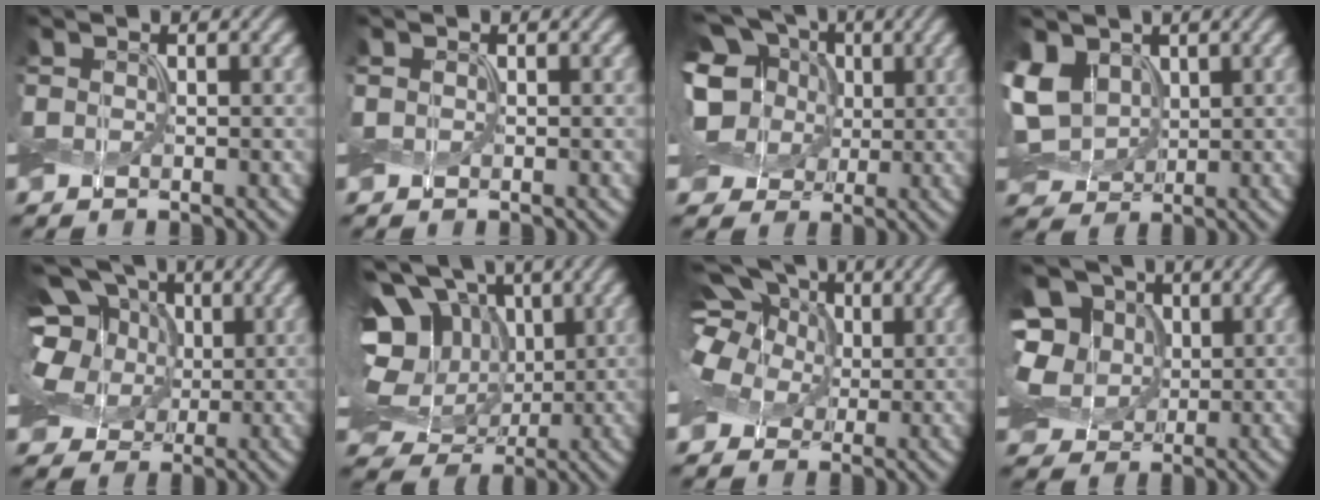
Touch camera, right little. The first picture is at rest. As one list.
[{"total": 0.0}, {"total": 10.4, "force": [1.7, 8.5, 5.8], "torque": [-0.149, 0.039, 0.012]}, {"total": 6.8, "force": [1.8, 5.1, 4.0], "torque": [-0.111, 0.014, 0.036]}, {"total": 10.7, "force": [1.5, 8.6, 6.1], "torque": [-0.140, 0.032, 0.006]}, {"total": 14.2, "force": [3.1, 11.1, 8.3], "torque": [-0.195, 0.024, 0.045]}, {"total": 10.4, "force": [3.9, 7.5, 6.1], "torque": [-0.136, 0.045, 0.039]}, {"total": 11.0, "force": [2.0, 9.3, 5.6], "torque": [-0.136, 0.025, 0.028]}]